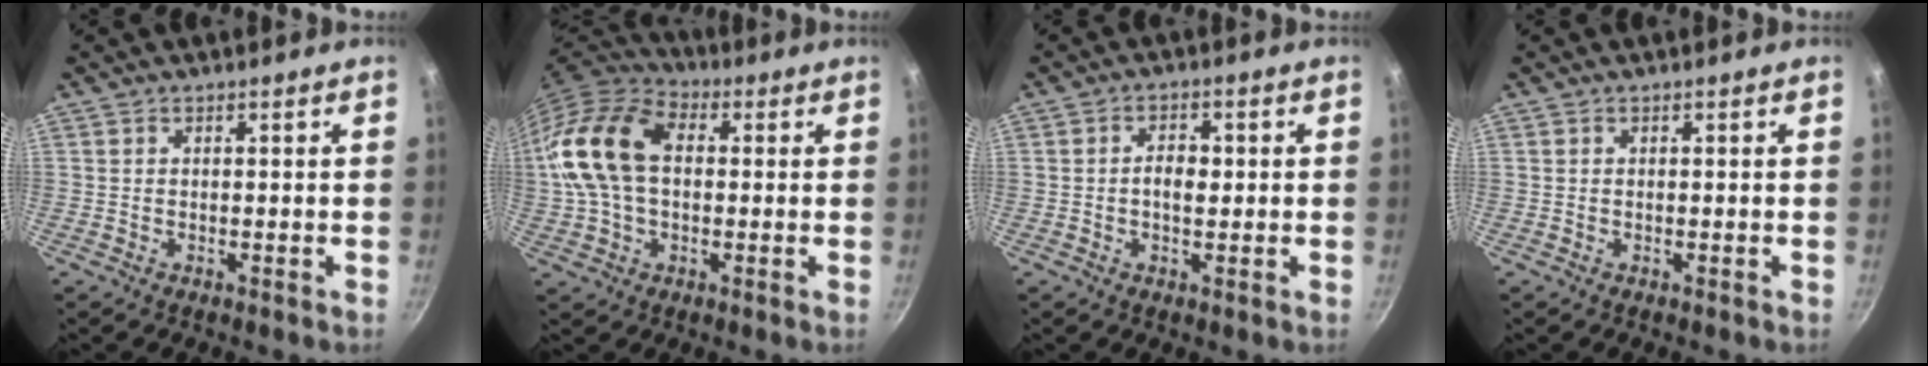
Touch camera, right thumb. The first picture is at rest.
{"total": 16.9, "force": [1.4, 11.3, 12.5], "torque": [-0.225, 0.029, 0.011]}
{"total": 3.7, "force": [0.0, 2.2, 2.9], "torque": [-0.036, 0.007, -0.005]}
{"total": 0.0}